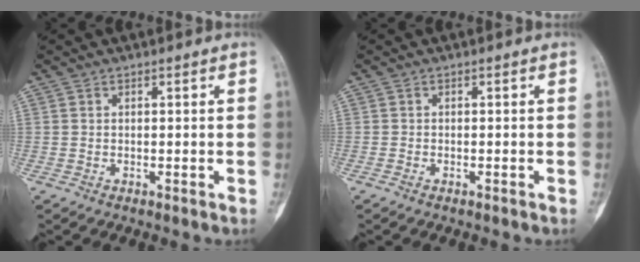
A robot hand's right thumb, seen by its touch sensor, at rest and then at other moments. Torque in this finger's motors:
{"motor_torque": [-0.30, -0.03, -0.11, -0.12, -0.08]}